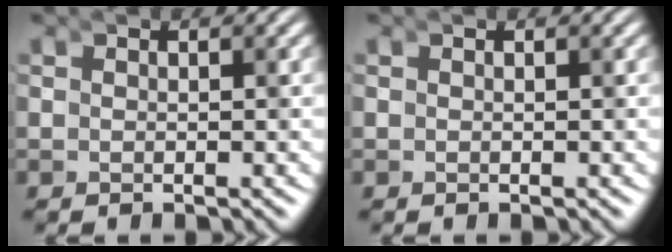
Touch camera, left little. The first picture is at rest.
{"total": 0.0}